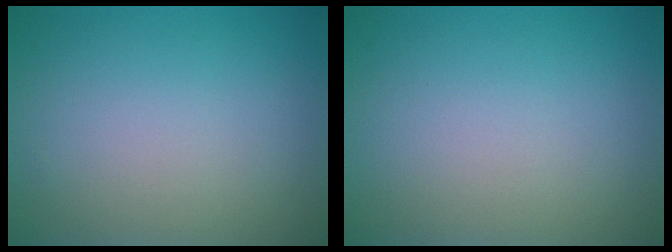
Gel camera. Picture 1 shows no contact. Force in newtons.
{"total": 0.0}